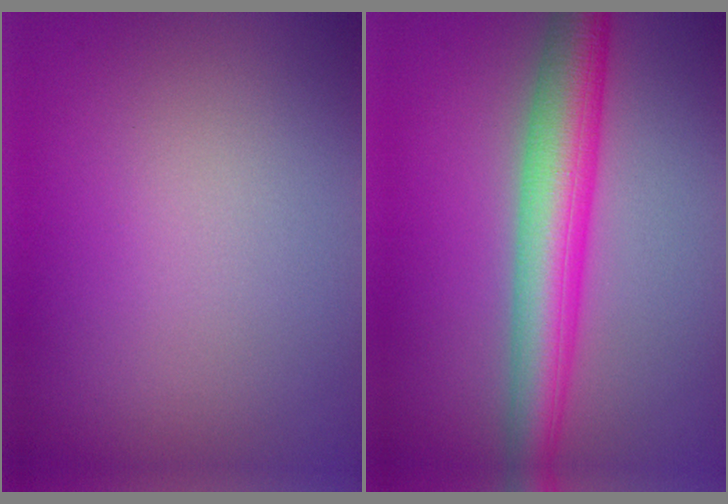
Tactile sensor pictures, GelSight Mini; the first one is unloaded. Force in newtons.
{"total": 7.1, "press": 7.1, "slide": 0.2}